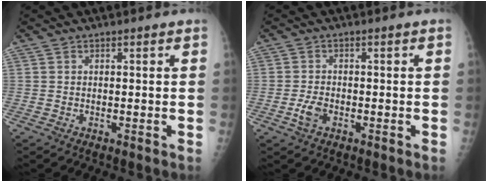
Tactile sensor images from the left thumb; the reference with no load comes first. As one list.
[{"total": 2.9, "force": [-1.2, 1.7, 2.1], "torque": [-0.047, 0.010, -0.023]}]